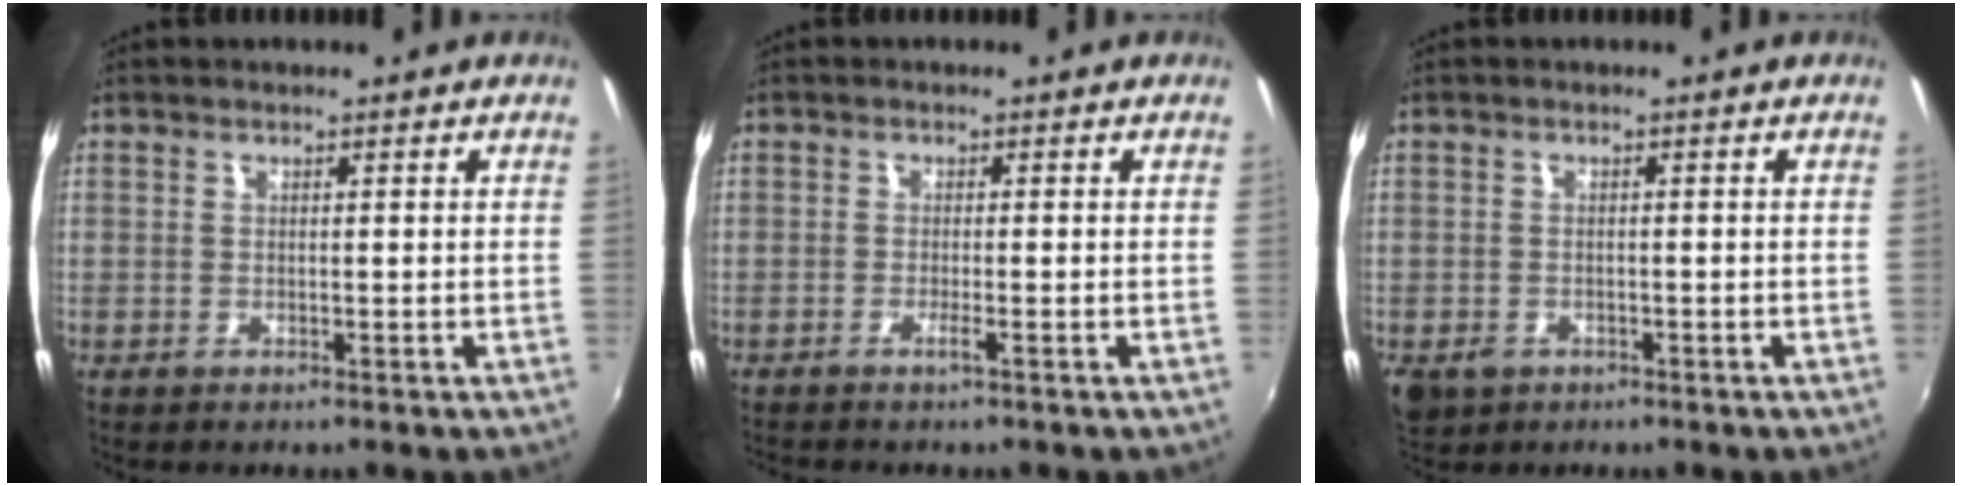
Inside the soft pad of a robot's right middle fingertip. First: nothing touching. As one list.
[{"total": 1.2, "force": [-0.8, -0.5, 0.8], "torque": [-0.019, 0.003, -0.017]}, {"total": 4.5, "force": [-2.2, 3.2, 2.2], "torque": [-0.051, -0.013, -0.035]}]